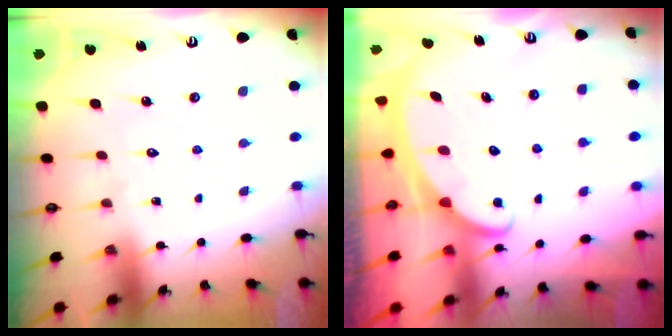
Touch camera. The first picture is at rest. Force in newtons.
{"total": 2.2, "press": 2.2, "slide": 0.2}